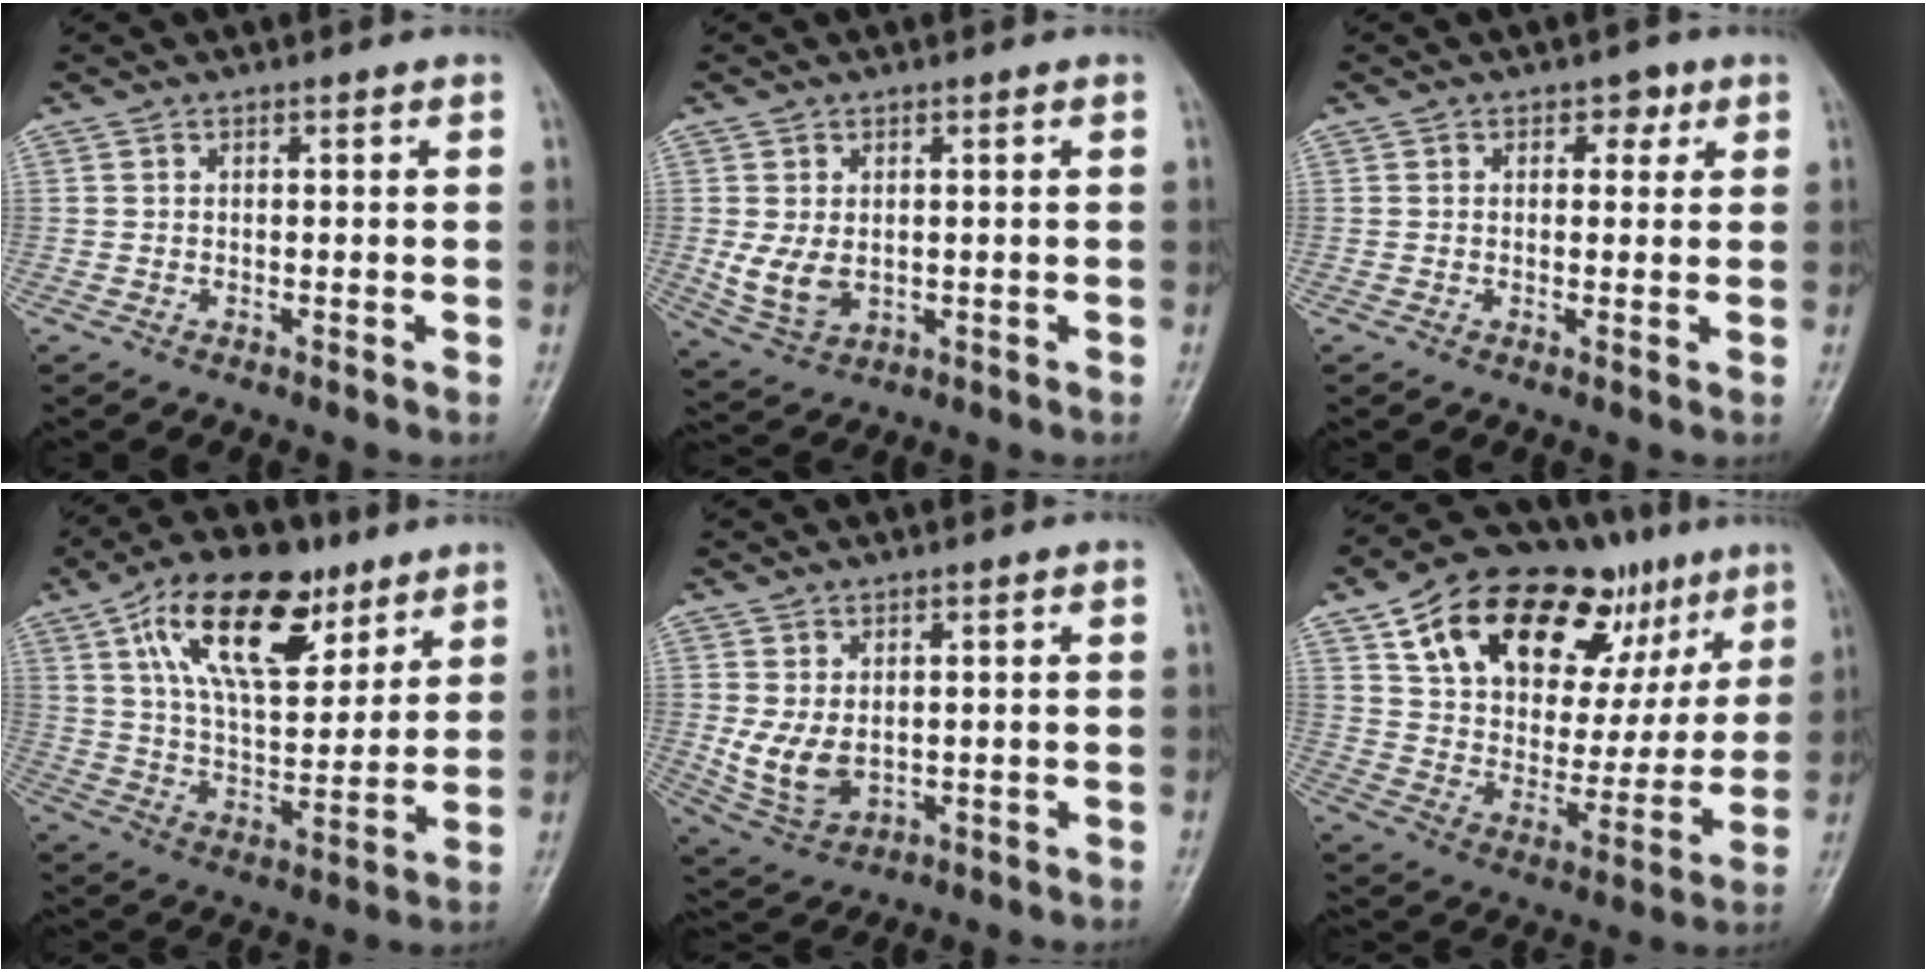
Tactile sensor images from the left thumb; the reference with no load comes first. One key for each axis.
{"total": 6.1, "fx": 0.0, "fy": 4.2, "fz": 4.4, "tx": -0.077, "ty": -0.011, "tz": 0.014}
{"total": 2.1, "fx": 0.8, "fy": 1.5, "fz": 1.2, "tx": 0.004, "ty": 0.001, "tz": 0.005}
{"total": 19.5, "fx": 10.1, "fy": 9.6, "fz": 13.6, "tx": -0.190, "ty": -0.031, "tz": 0.176}
{"total": 7.3, "fx": 0.3, "fy": 5.0, "fz": 5.3, "tx": -0.094, "ty": -0.014, "tz": 0.024}
{"total": 26.5, "fx": 13.3, "fy": 15.2, "fz": 17.2, "tx": -0.224, "ty": -0.003, "tz": 0.219}